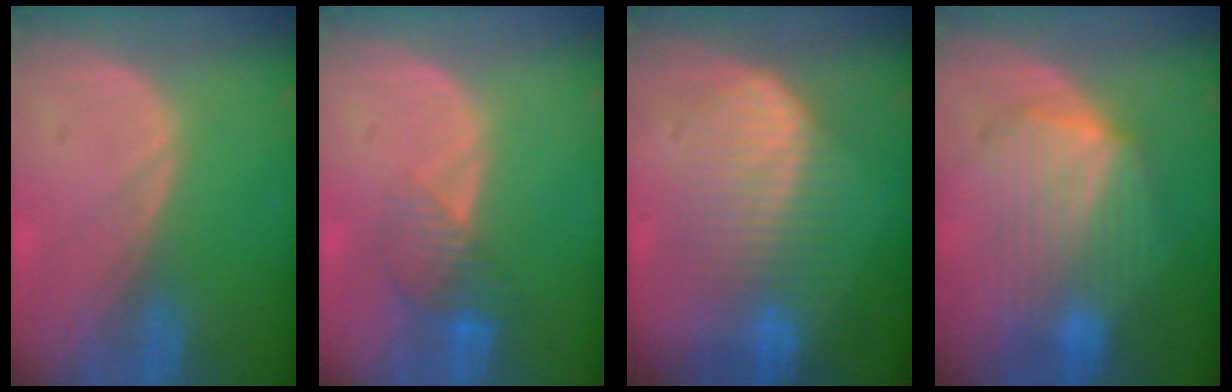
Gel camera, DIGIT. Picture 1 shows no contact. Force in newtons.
{"total": 4.3, "press": 3.8, "slide": 2.1}
{"total": 7.8, "press": 7.8, "slide": 0.1}
{"total": 8.0, "press": 8.0, "slide": 0.3}